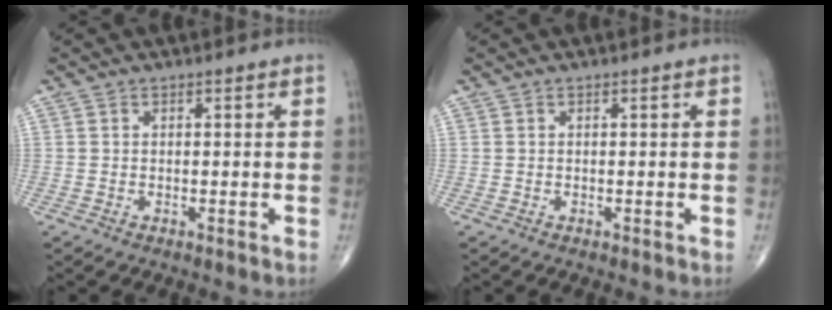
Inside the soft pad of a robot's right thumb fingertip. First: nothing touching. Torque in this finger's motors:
{"motor_torque": [0.00, 0.00, 0.00, 0.00, 0.00]}